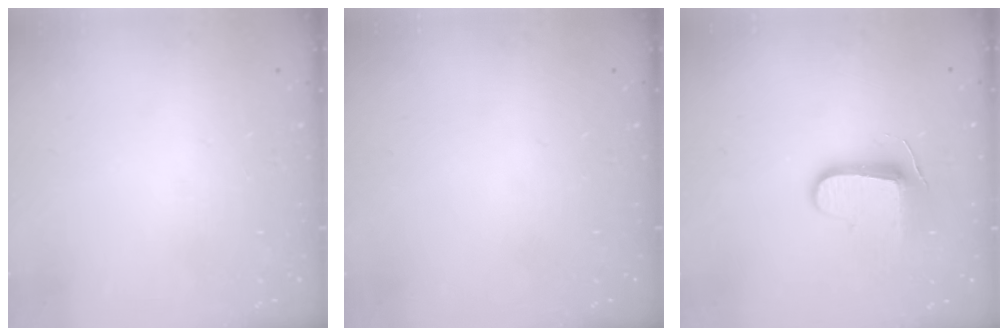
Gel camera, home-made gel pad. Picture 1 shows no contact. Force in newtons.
{"total": 0.0}
{"total": 8.9, "press": 8.9, "slide": 0.8}